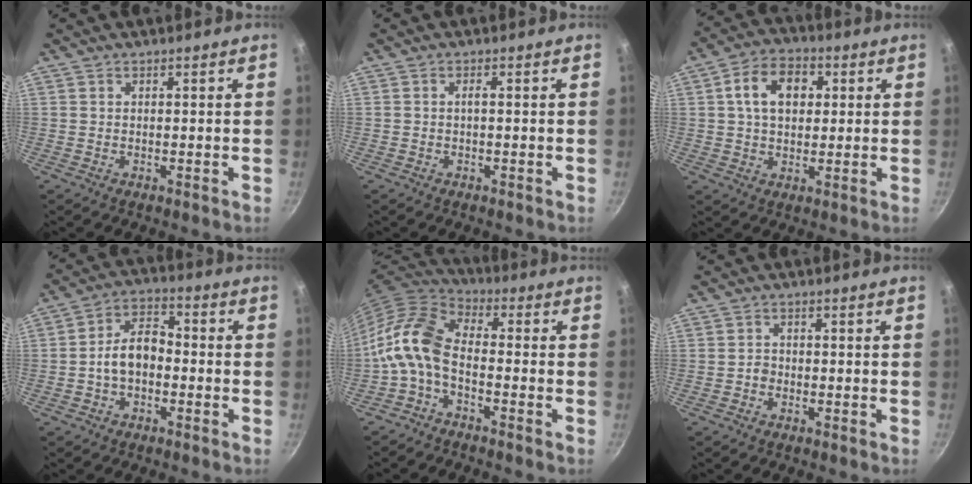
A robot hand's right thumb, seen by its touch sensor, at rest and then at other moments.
{"total": 0.9, "force": [-0.2, 0.2, 0.8], "torque": [-0.022, 0.006, -0.004]}
{"total": 10.4, "force": [2.4, 7.2, 7.1], "torque": [-0.095, 0.012, 0.029]}
{"total": 8.1, "force": [-1.7, 5.3, 5.9], "torque": [-0.080, 0.037, -0.041]}
{"total": 10.7, "force": [-3.0, 5.9, 8.4], "torque": [-0.171, 0.043, -0.080]}
{"total": 1.3, "force": [-0.6, 1.1, 0.5], "torque": [-0.002, 0.008, -0.010]}